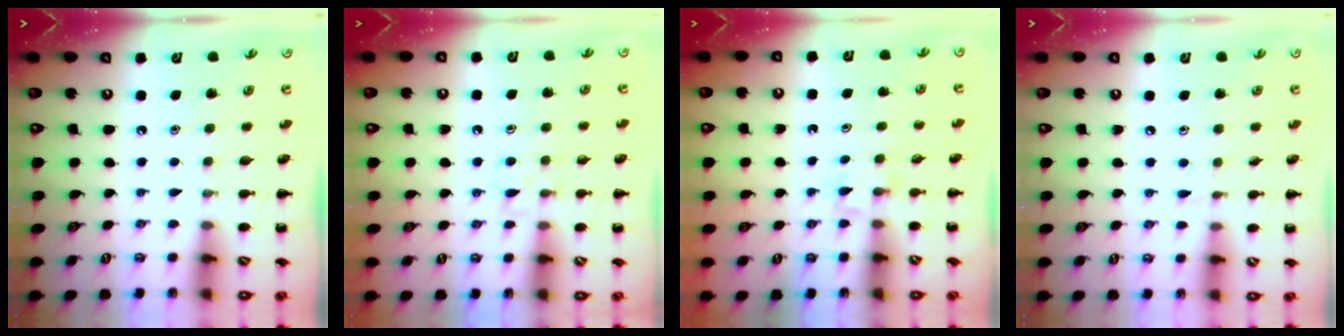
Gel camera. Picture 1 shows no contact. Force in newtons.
{"total": 5.8, "press": 5.6, "slide": 1.7}
{"total": 2.9, "press": 2.7, "slide": 1.1}
{"total": 3.0, "press": 2.7, "slide": 1.2}